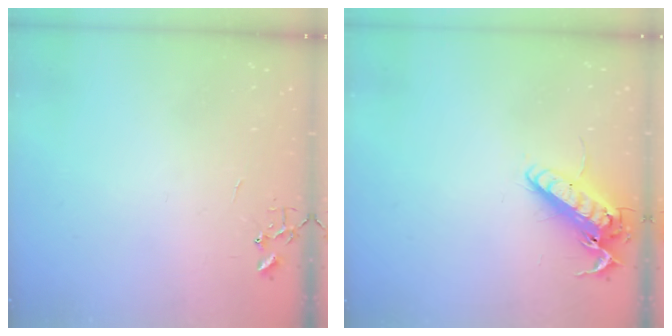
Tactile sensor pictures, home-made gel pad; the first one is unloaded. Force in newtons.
{"total": 13.8, "press": 13.7, "slide": 2.0}